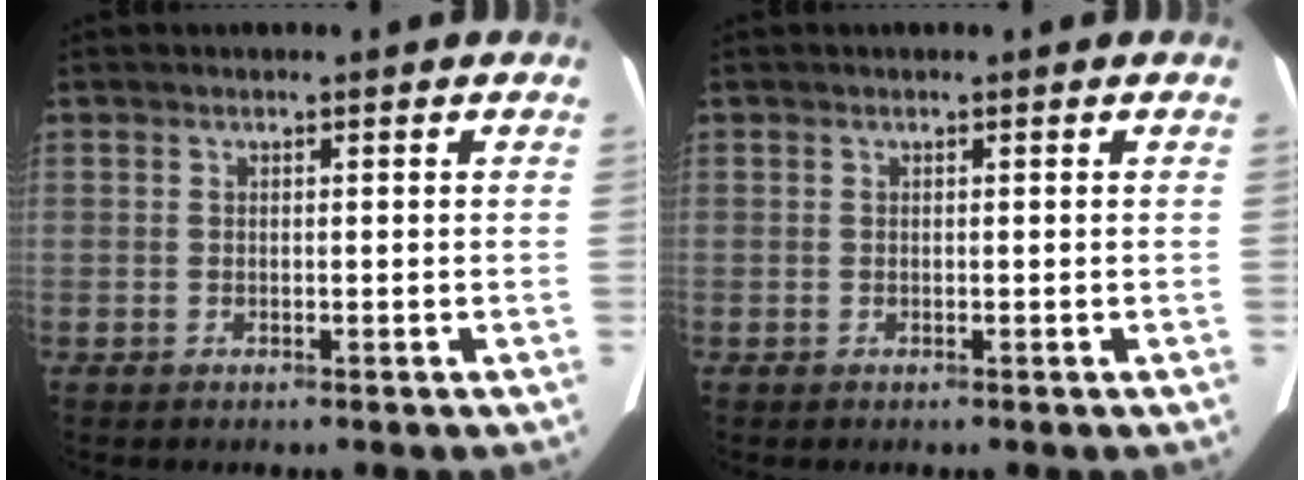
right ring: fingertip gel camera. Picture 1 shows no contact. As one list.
[{"total": 0.0}]